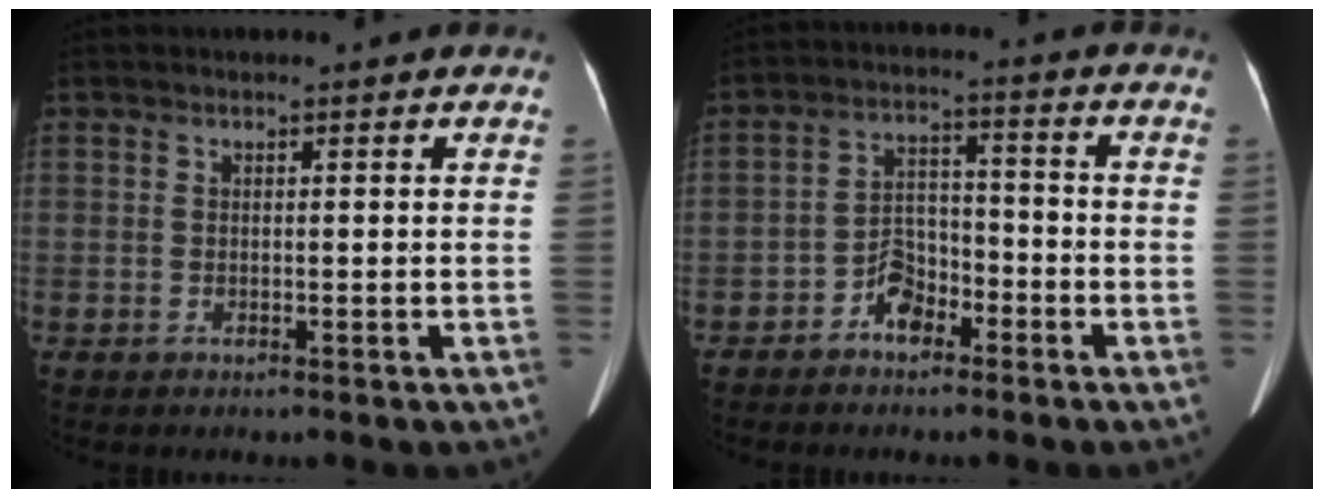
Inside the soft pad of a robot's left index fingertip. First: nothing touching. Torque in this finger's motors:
{"motor_torque": [0.05, 0.10, 0.04, 0.01]}